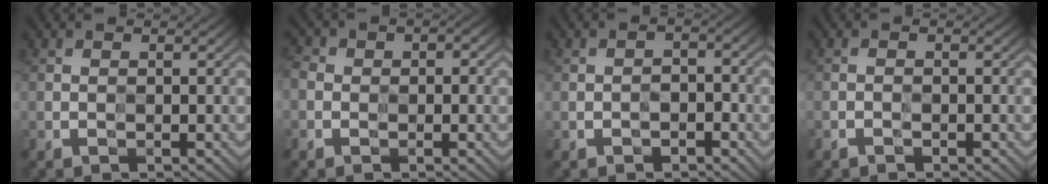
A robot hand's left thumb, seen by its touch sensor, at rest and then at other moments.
{"total": 3.7, "force": [-0.2, 3.1, 2.0], "torque": [-0.039, 0.007, -0.013]}
{"total": 2.1, "force": [-1.2, 1.2, 1.2], "torque": [-0.017, 0.000, -0.022]}
{"total": 0.8, "force": [-0.7, 0.2, 0.3], "torque": [-0.004, -0.001, -0.014]}